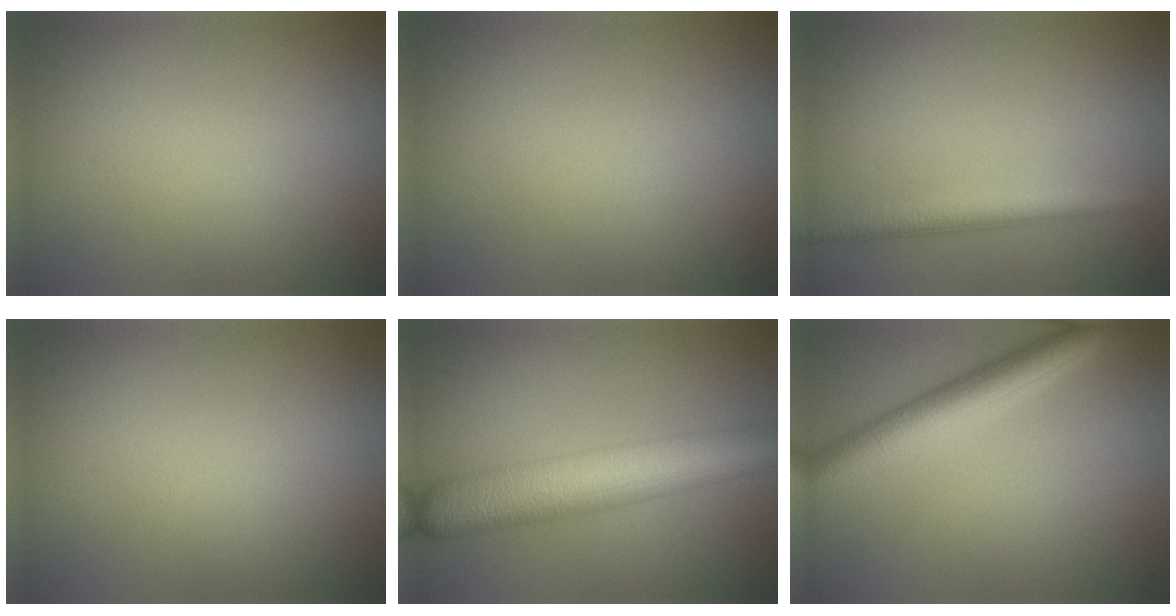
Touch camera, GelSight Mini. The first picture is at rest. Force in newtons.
{"total": 0.0}
{"total": 2.7, "press": 2.7, "slide": 0.2}
{"total": 0.0}
{"total": 8.9, "press": 8.9, "slide": 0.3}
{"total": 5.3, "press": 5.3, "slide": 0.2}